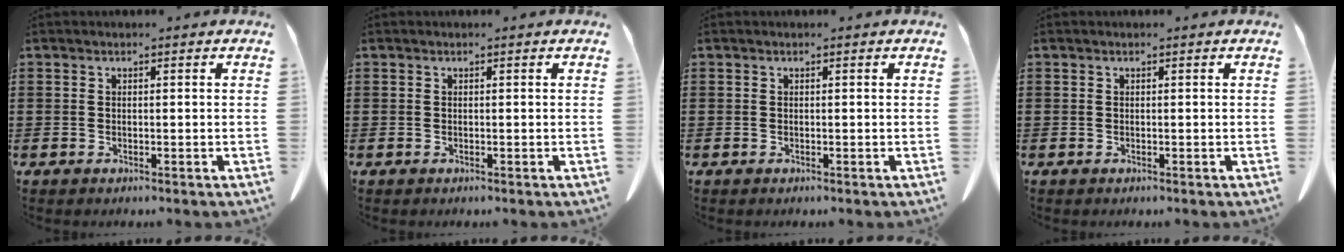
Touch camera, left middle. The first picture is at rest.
{"total": 0.0}
{"total": 0.0}
{"total": 0.0}